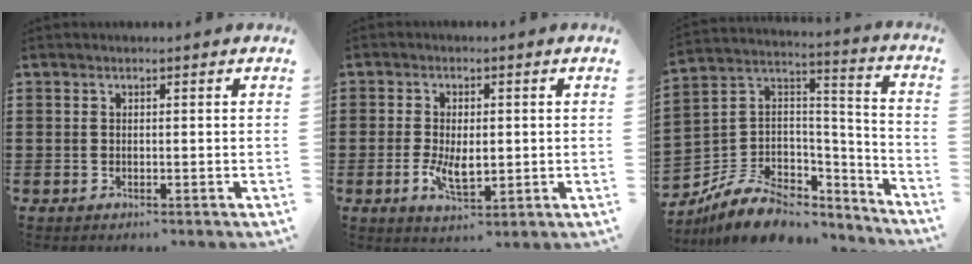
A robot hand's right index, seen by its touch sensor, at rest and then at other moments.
{"total": 5.1, "force": [-0.6, 2.6, 4.4], "torque": [-0.077, 0.000, -0.011]}
{"total": 10.1, "force": [-6.3, 6.9, 3.8], "torque": [-0.088, 0.022, -0.111]}